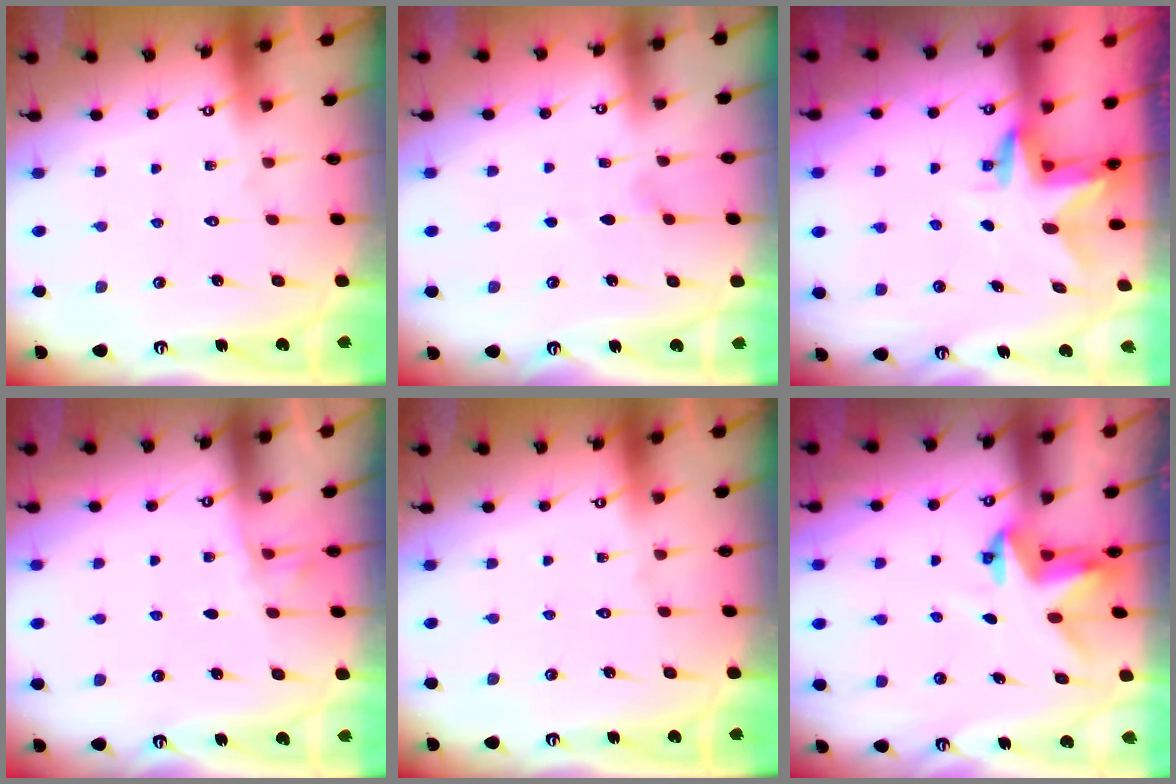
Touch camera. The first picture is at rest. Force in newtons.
{"total": 3.0, "press": 2.5, "slide": 1.6}
{"total": 2.9, "press": 2.9, "slide": 0.3}
{"total": 2.9, "press": 2.9, "slide": 0.4}
{"total": 0.0}
{"total": 3.2, "press": 3.2, "slide": 0.1}